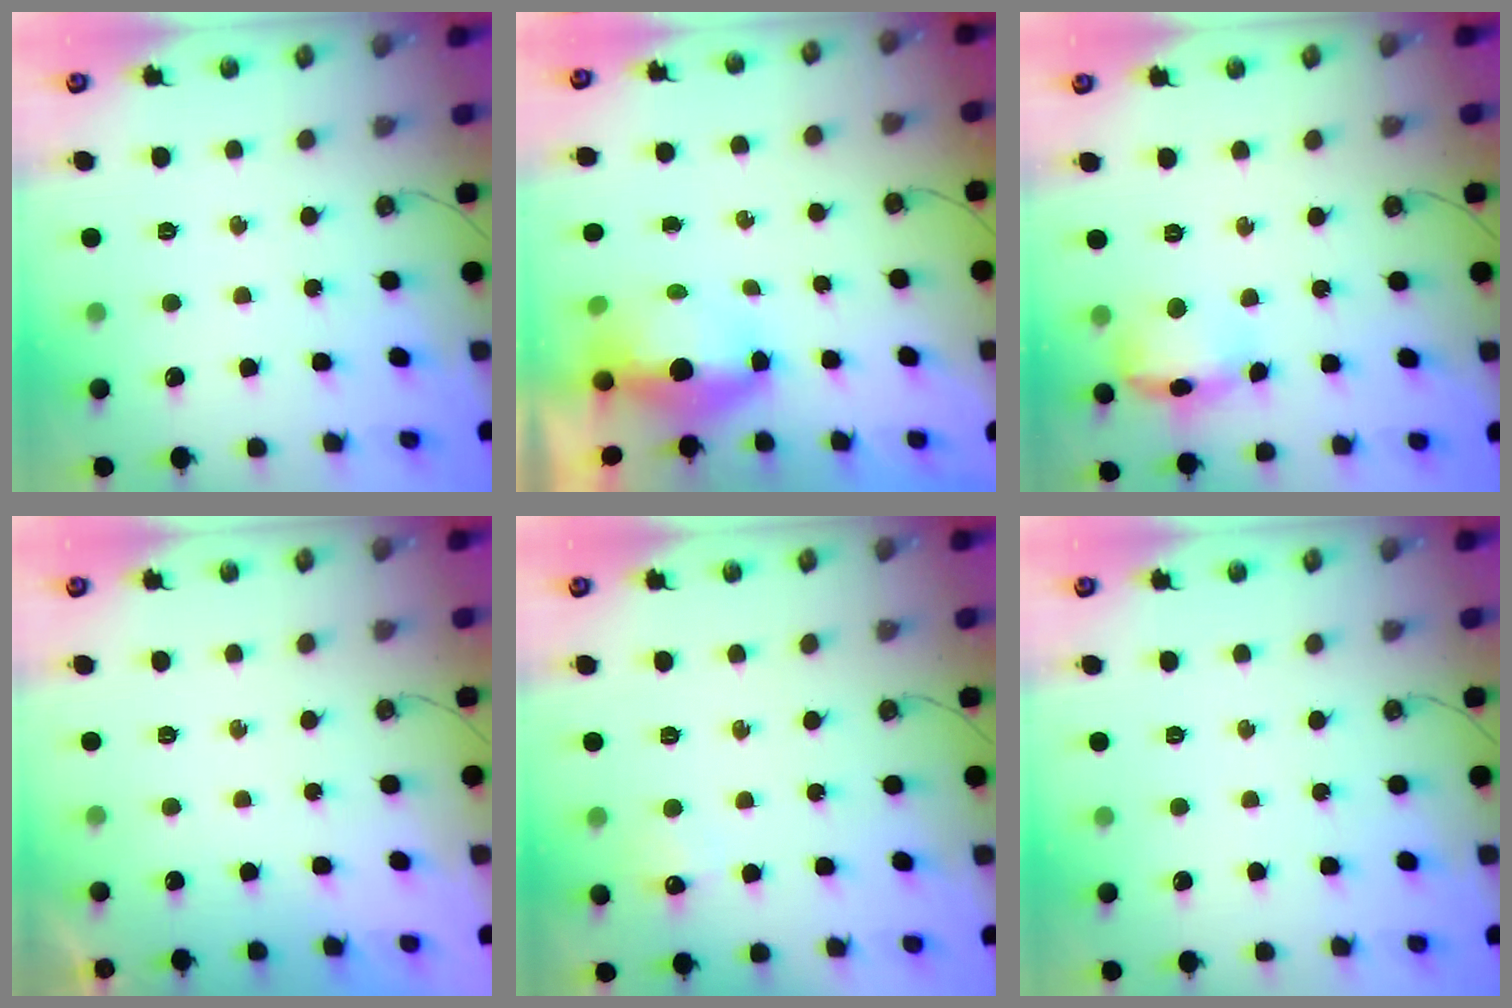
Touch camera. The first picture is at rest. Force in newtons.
{"total": 15.1, "press": 8.0, "slide": 12.8}
{"total": 12.8, "press": 12.7, "slide": 1.3}
{"total": 0.0}
{"total": 6.4, "press": 6.3, "slide": 0.8}
{"total": 0.0}